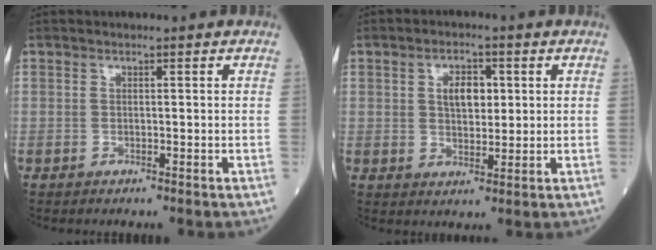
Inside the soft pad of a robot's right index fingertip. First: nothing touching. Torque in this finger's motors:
{"motor_torque": [0.16, 0.12, 0.07, 0.07]}